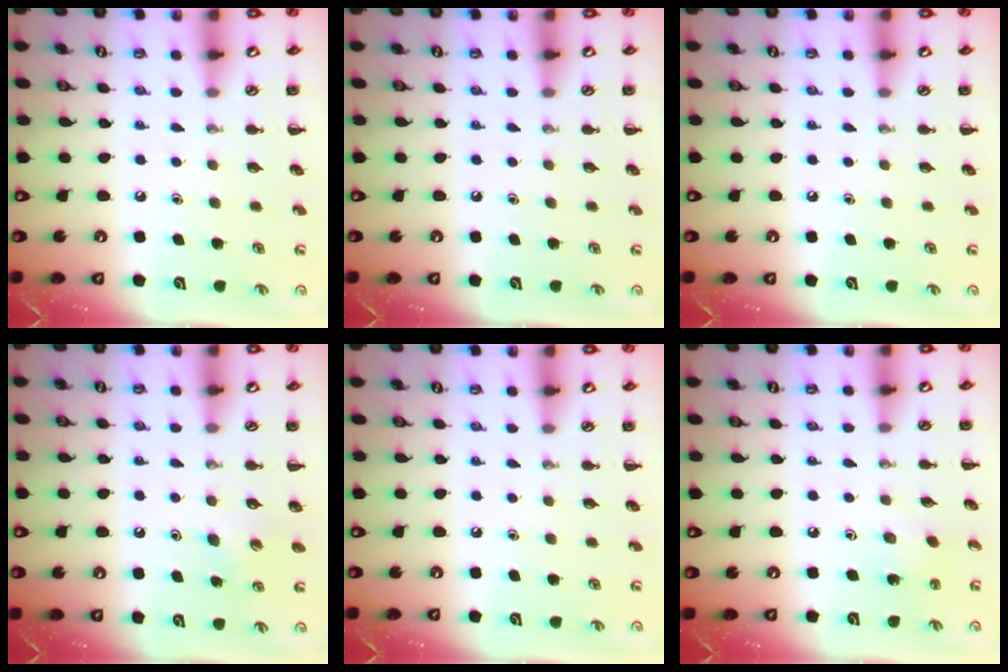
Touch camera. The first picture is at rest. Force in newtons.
{"total": 0.0}
{"total": 0.0}
{"total": 4.4, "press": 4.2, "slide": 1.4}
{"total": 0.0}
{"total": 1.9, "press": 1.8, "slide": 0.7}